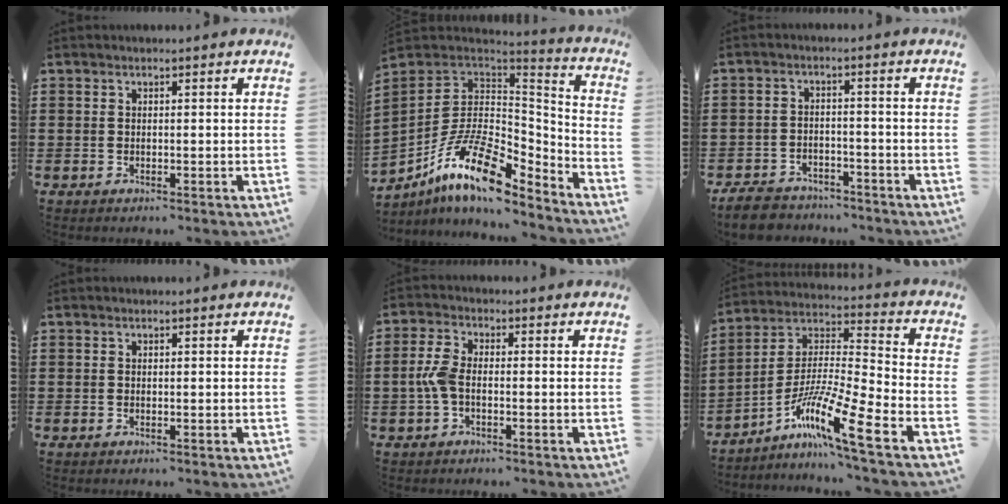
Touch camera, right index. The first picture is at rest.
{"total": 15.7, "force": [-8.5, 6.4, 11.6], "torque": [-0.236, 0.014, -0.152]}
{"total": 4.6, "force": [-4.4, 1.2, 0.7], "torque": [-0.025, 0.006, -0.091]}
{"total": 0.0}
{"total": 4.0, "force": [-0.8, 2.0, 3.4], "torque": [-0.084, -0.001, -0.021]}
{"total": 11.9, "force": [-8.1, 0.5, 8.6], "torque": [-0.173, -0.006, -0.162]}